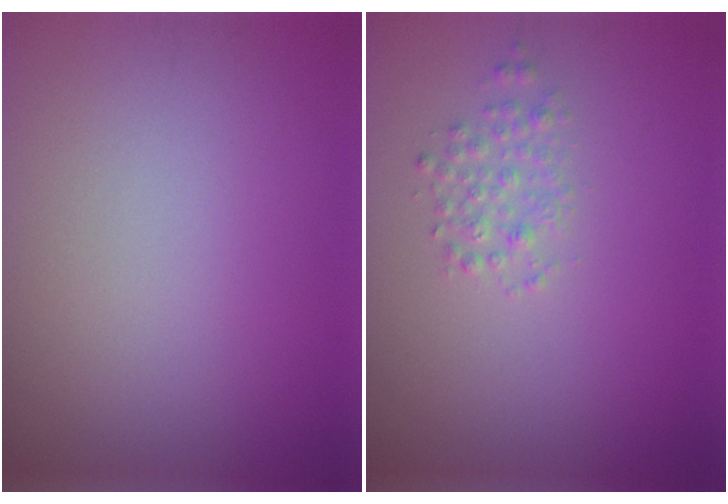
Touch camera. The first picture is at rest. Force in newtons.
{"total": 1.6, "press": 1.6, "slide": 0.0}